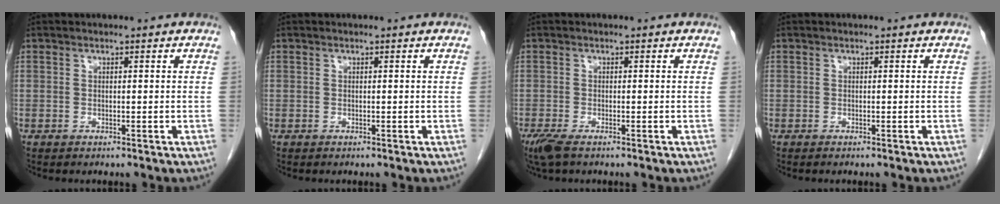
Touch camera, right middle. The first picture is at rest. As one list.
[{"total": 0.0}, {"total": 3.0, "force": [-2.0, 0.7, 2.1], "torque": [-0.051, -0.011, -0.038]}, {"total": 0.6, "force": [-0.5, 0.0, 0.3], "torque": [-0.003, -0.001, -0.007]}]